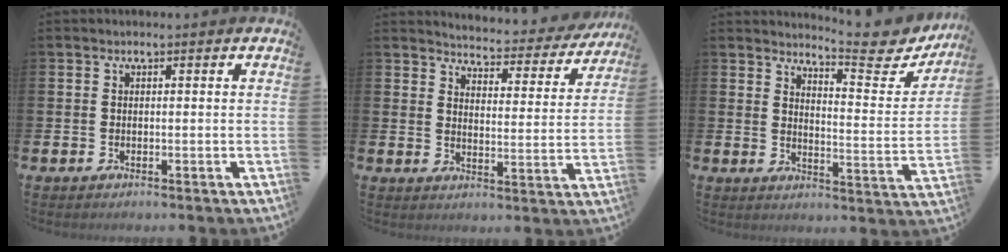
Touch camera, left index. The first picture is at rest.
{"total": 4.1, "force": [4.1, 0.5, 0.3], "torque": [-0.024, -0.037, 0.064]}
{"total": 7.1, "force": [6.6, 0.9, 2.7], "torque": [-0.044, -0.054, 0.105]}